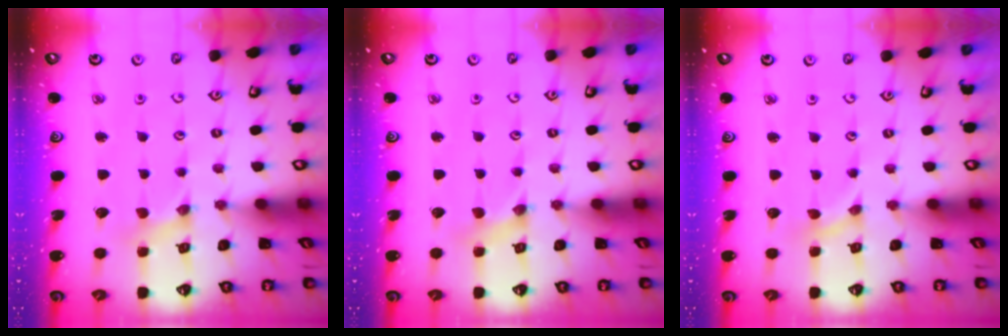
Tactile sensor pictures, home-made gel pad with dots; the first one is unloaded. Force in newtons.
{"total": 1.6, "press": 1.5, "slide": 0.3}
{"total": 0.0}